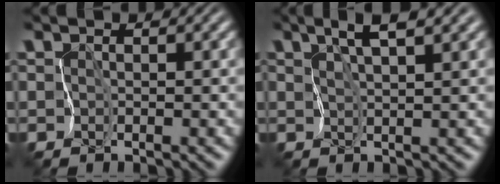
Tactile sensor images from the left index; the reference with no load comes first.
{"total": 3.0, "force": [2.0, 0.0, 2.2], "torque": [-0.049, 0.004, 0.040]}